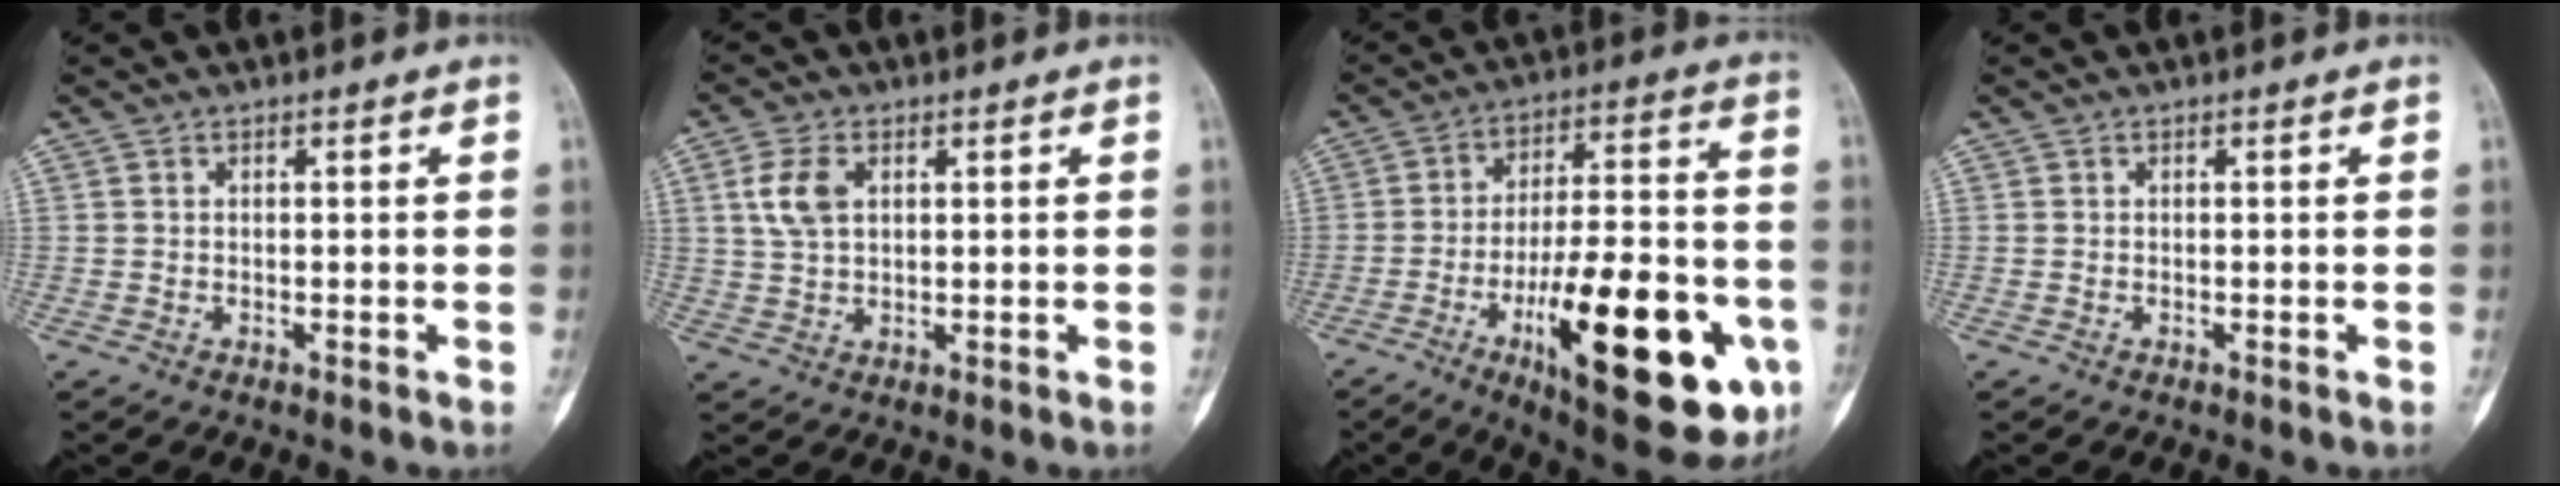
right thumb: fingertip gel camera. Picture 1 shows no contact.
{"total": 5.9, "force": [1.8, 3.6, 4.4], "torque": [-0.092, 0.003, 0.036]}
{"total": 28.0, "force": [-9.9, 9.3, 24.5], "torque": [-0.329, 0.025, -0.136]}
{"total": 0.0}